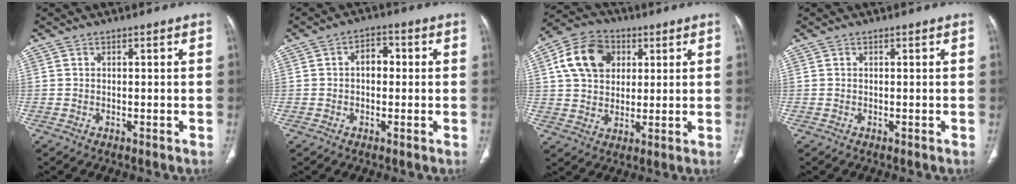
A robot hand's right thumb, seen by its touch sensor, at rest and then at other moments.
{"total": 4.3, "force": [0.2, 2.9, 3.2], "torque": [-0.037, 0.017, -0.005]}
{"total": 12.9, "force": [3.8, 9.7, 7.6], "torque": [-0.118, 0.005, 0.062]}
{"total": 0.0}